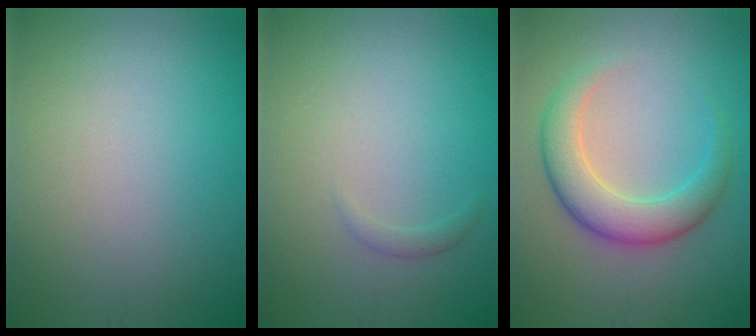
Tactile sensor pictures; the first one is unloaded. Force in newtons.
{"total": 0.7, "press": 0.7, "slide": 0.0}
{"total": 5.0, "press": 5.0, "slide": 0.3}